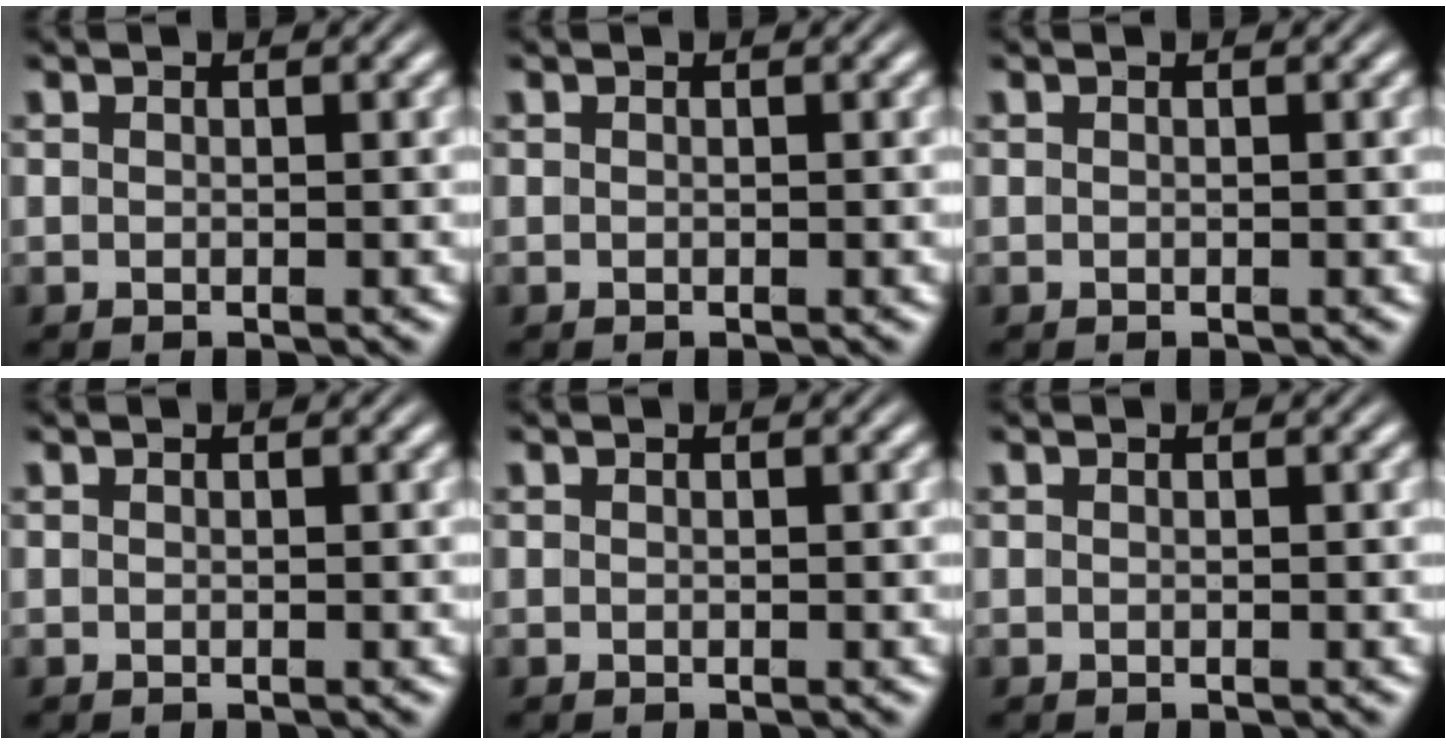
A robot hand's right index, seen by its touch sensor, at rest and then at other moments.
{"total": 0.0}
{"total": 0.0}
{"total": 0.0}
{"total": 0.0}
{"total": 0.0}